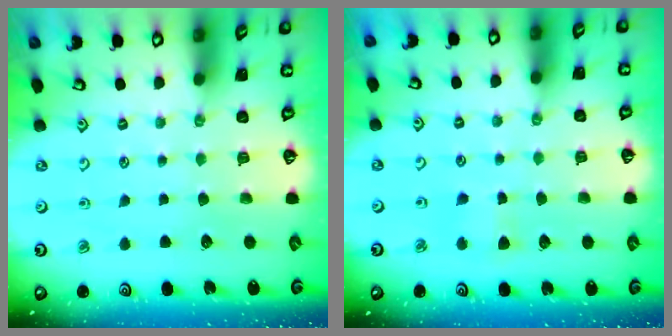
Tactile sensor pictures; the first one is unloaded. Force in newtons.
{"total": 2.7, "press": 2.6, "slide": 0.8}